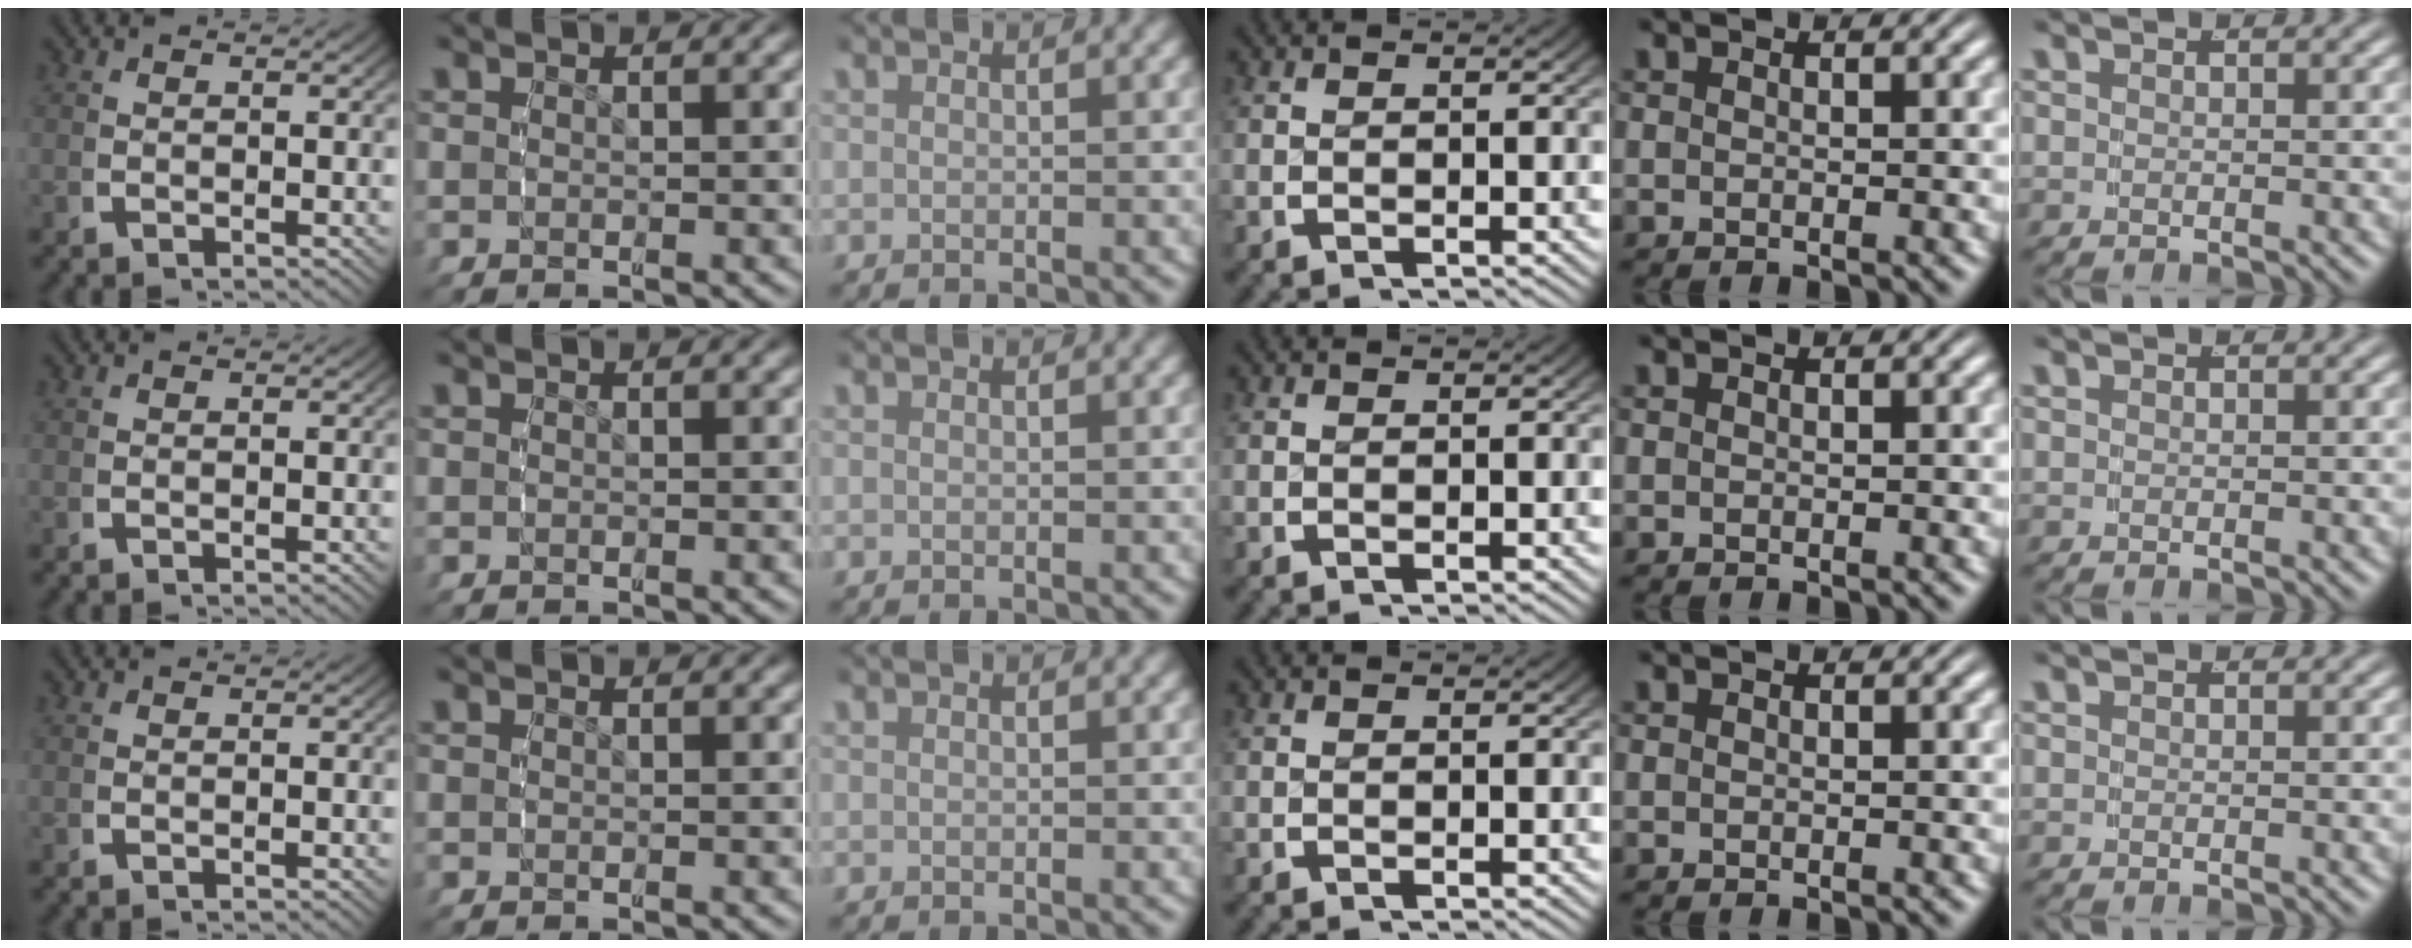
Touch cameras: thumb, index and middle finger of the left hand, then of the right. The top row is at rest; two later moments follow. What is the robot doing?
{"motion": "reach", "object": "shorts"}